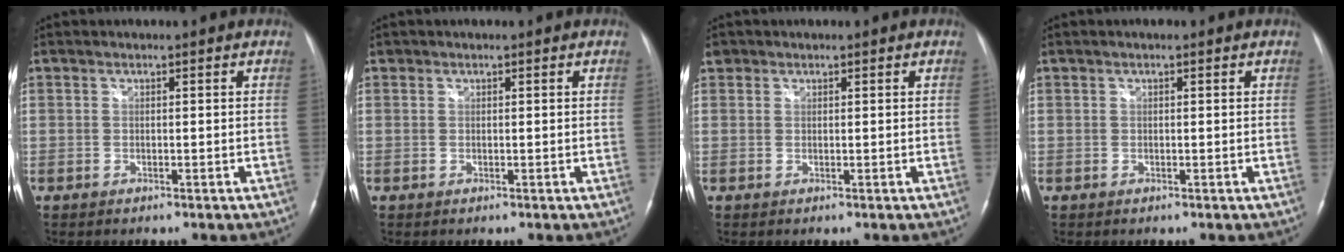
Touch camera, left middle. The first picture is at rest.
{"total": 0.0}
{"total": 1.2, "force": [0.8, 1.0, 0.1], "torque": [0.004, 0.008, 0.012]}
{"total": 0.6, "force": [0.4, 0.1, 0.4], "torque": [-0.010, 0.000, 0.003]}